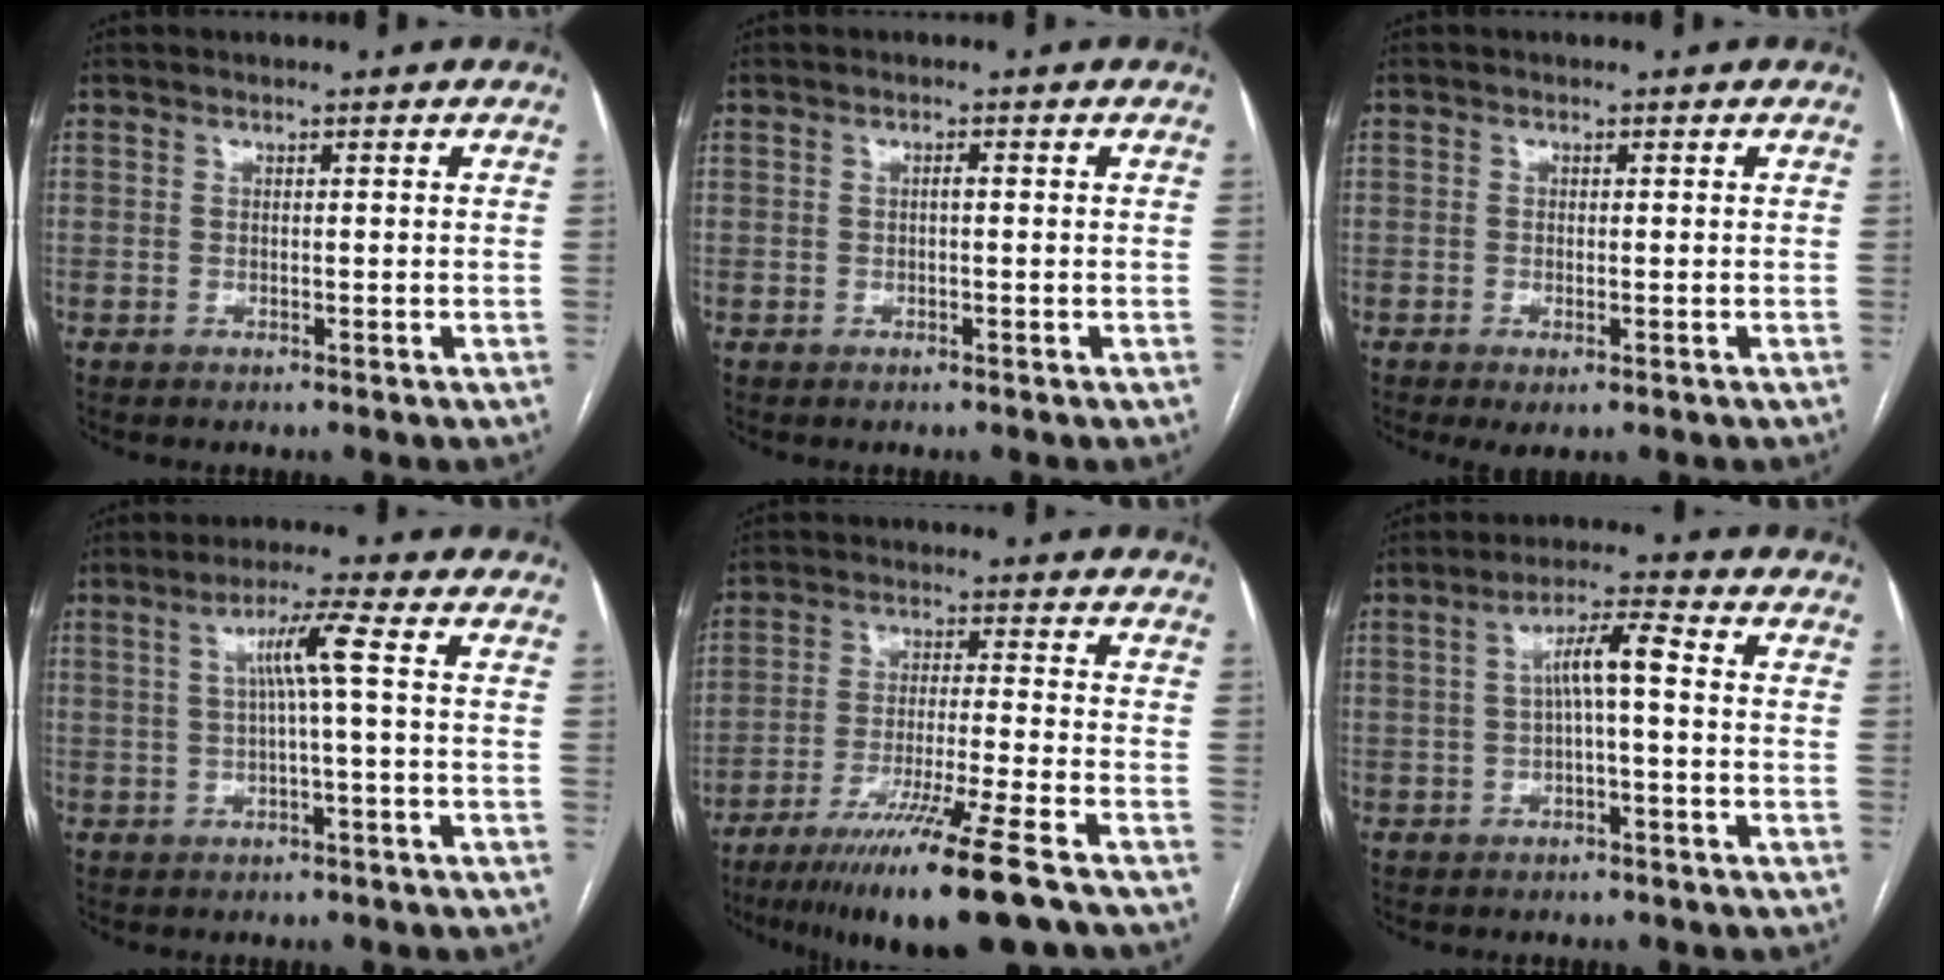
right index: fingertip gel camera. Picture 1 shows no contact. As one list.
[{"total": 0.6, "force": [-0.1, 0.2, 0.6], "torque": [-0.010, 0.001, -0.002]}, {"total": 1.9, "force": [-0.9, 0.6, 1.6], "torque": [-0.025, -0.004, -0.008]}, {"total": 5.3, "force": [0.7, -0.7, 5.2], "torque": [-0.093, 0.010, 0.016]}, {"total": 15.4, "force": [-11.0, -1.2, 10.7], "torque": [-0.178, -0.049, -0.182]}, {"total": 5.7, "force": [0.1, 0.7, 5.6], "torque": [-0.097, 0.022, 0.003]}]